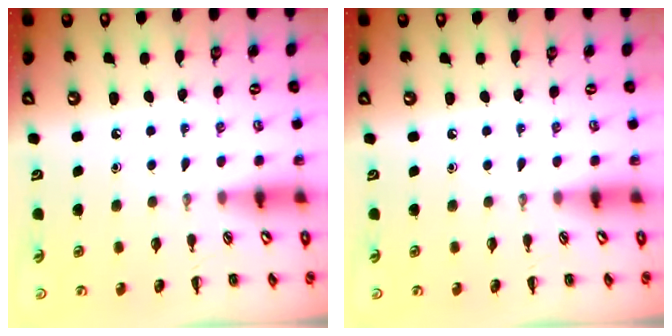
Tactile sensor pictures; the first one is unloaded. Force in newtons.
{"total": 0.0}